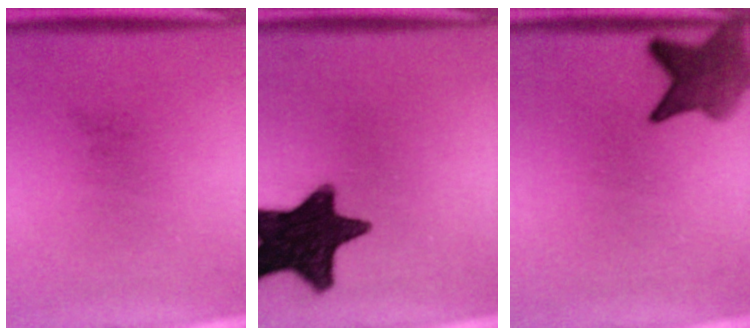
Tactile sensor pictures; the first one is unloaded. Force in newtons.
{"total": 16.3}
{"total": 6.6}